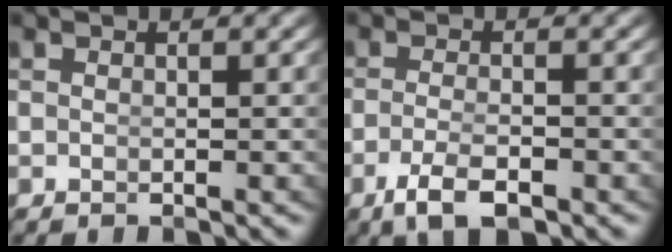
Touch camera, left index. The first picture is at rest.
{"total": 4.0, "force": [-2.9, 1.0, 2.6], "torque": [-0.055, -0.021, -0.037]}